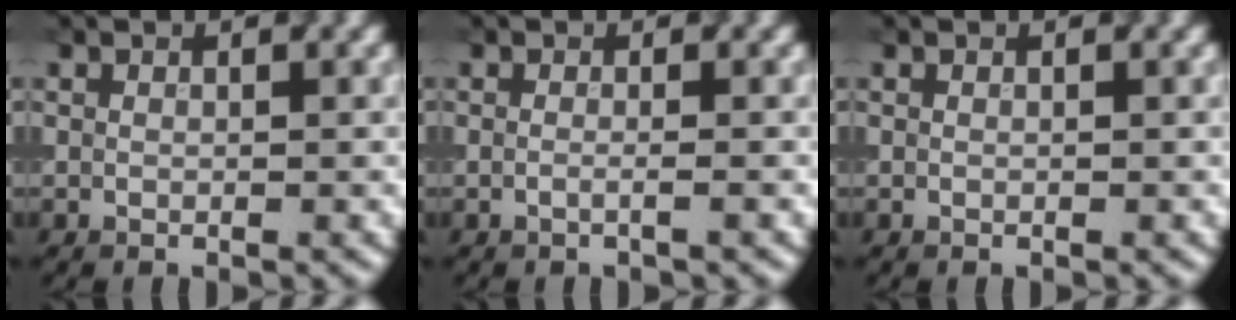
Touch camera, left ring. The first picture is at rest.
{"total": 1.1, "force": [-0.2, 0.4, 1.0], "torque": [-0.013, -0.014, -0.014]}
{"total": 0.0}